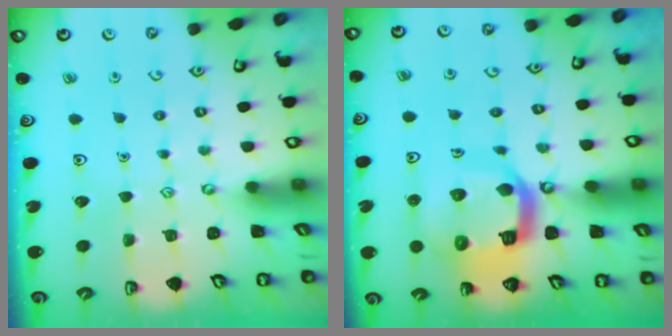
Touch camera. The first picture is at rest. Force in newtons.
{"total": 15.5, "press": 15.4, "slide": 1.9}